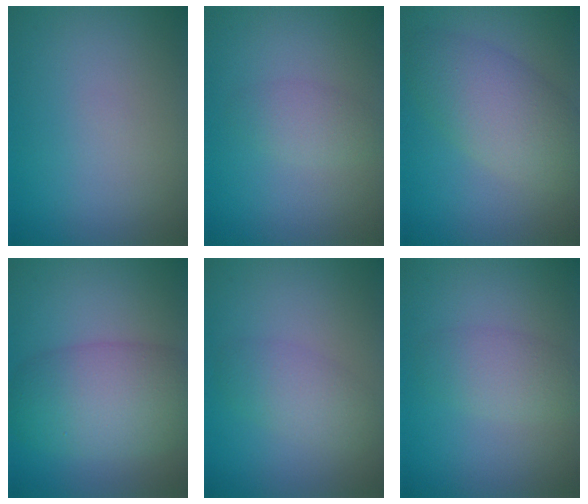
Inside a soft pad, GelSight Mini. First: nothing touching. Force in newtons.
{"total": 1.9, "press": 1.9, "slide": 0.0}
{"total": 5.7, "press": 5.7, "slide": 0.4}
{"total": 7.3, "press": 7.3, "slide": 0.3}
{"total": 2.7, "press": 2.7, "slide": 0.3}
{"total": 2.7, "press": 2.7, "slide": 0.1}